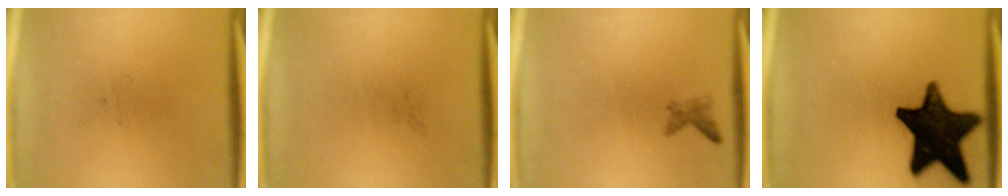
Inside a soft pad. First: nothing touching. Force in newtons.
{"total": 0.0}
{"total": 1.1}
{"total": 17.5}